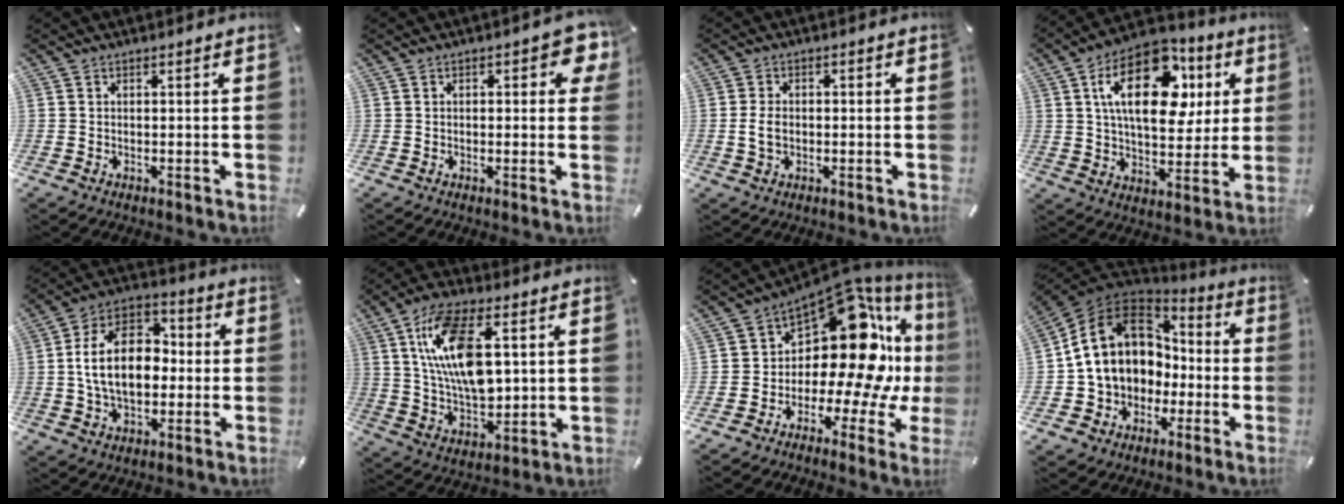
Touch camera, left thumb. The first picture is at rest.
{"total": 5.4, "force": [1.3, 2.5, 4.6], "torque": [-0.058, 0.001, 0.017]}
{"total": 4.0, "force": [-0.5, 2.7, 2.8], "torque": [-0.065, 0.002, -0.012]}
{"total": 21.2, "force": [7.3, 12.3, 15.7], "torque": [-0.270, -0.013, 0.116]}
{"total": 15.5, "force": [-0.4, 10.8, 11.2], "torque": [-0.228, 0.016, -0.010]}
{"total": 16.6, "force": [4.8, 8.8, 13.3], "torque": [-0.256, 0.001, 0.085]}
{"total": 19.7, "force": [5.2, 10.6, 15.7], "torque": [-0.230, -0.071, 0.079]}
{"total": 15.7, "force": [1.3, 13.3, 8.3], "torque": [-0.180, 0.010, 0.028]}